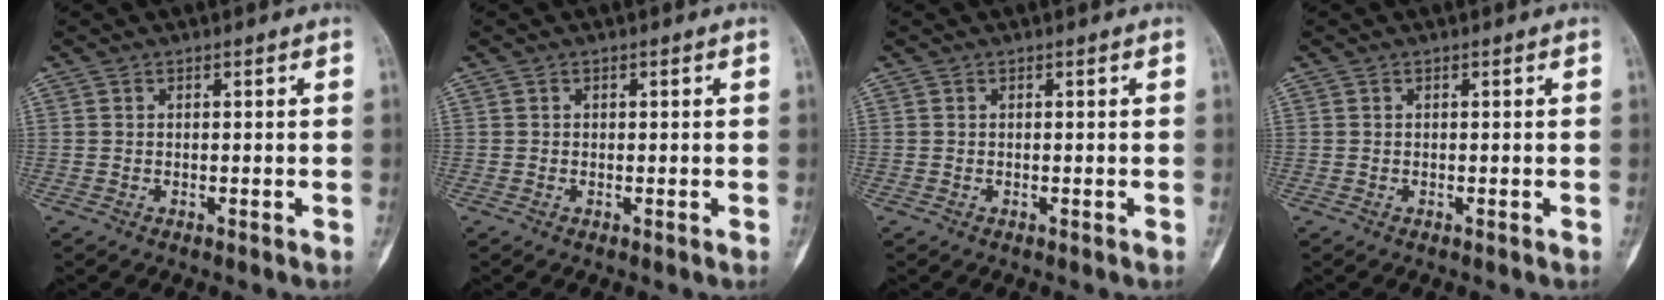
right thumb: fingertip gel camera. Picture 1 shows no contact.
{"total": 0.0}
{"total": 0.0}
{"total": 0.0}